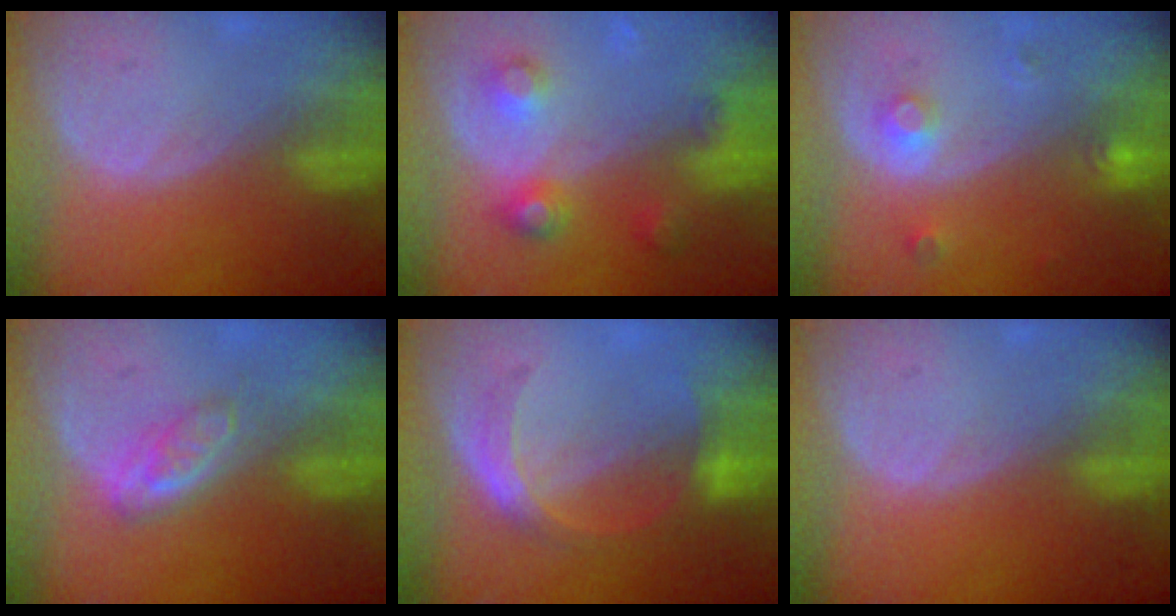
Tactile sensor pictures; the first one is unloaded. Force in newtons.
{"total": 5.3, "press": 5.3, "slide": 0.3}
{"total": 3.1, "press": 2.9, "slide": 1.2}
{"total": 3.8, "press": 3.8, "slide": 0.2}
{"total": 5.6, "press": 5.3, "slide": 1.9}
{"total": 0.0}